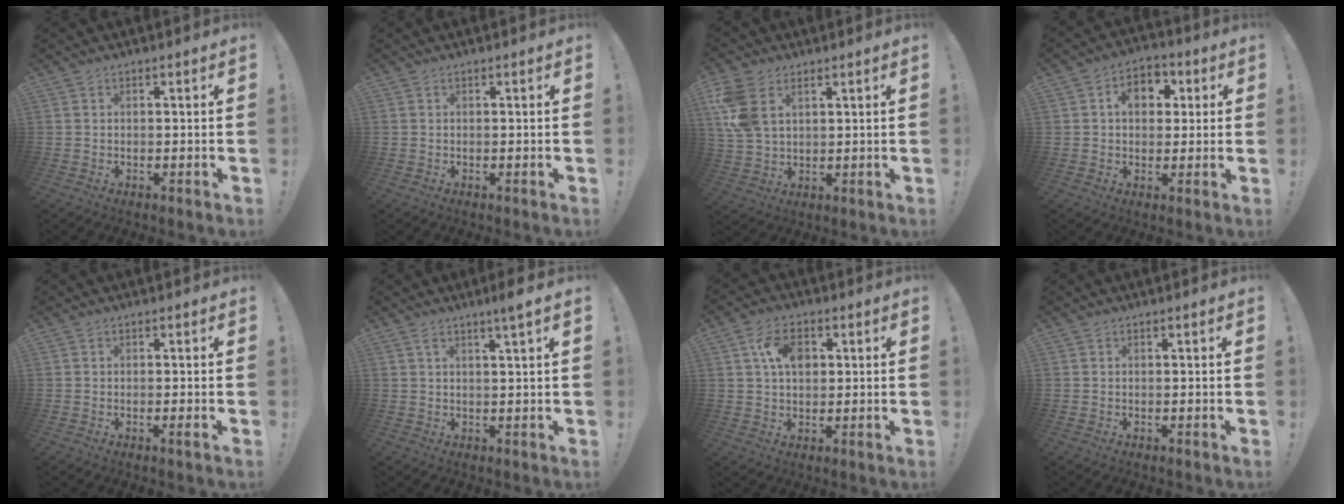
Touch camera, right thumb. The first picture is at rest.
{"total": 0.0}
{"total": 9.3, "force": [4.2, 5.7, 6.2], "torque": [-0.135, -0.009, 0.082]}
{"total": 8.5, "force": [2.1, 6.5, 5.1], "torque": [-0.071, 0.006, 0.038]}
{"total": 1.4, "force": [-0.3, -0.2, 1.4], "torque": [-0.023, -0.002, -0.007]}
{"total": 3.9, "force": [2.2, -0.6, 3.1], "torque": [-0.057, -0.010, 0.034]}
{"total": 8.4, "force": [2.5, 5.4, 6.0], "torque": [-0.100, 0.006, 0.048]}
{"total": 0.0}